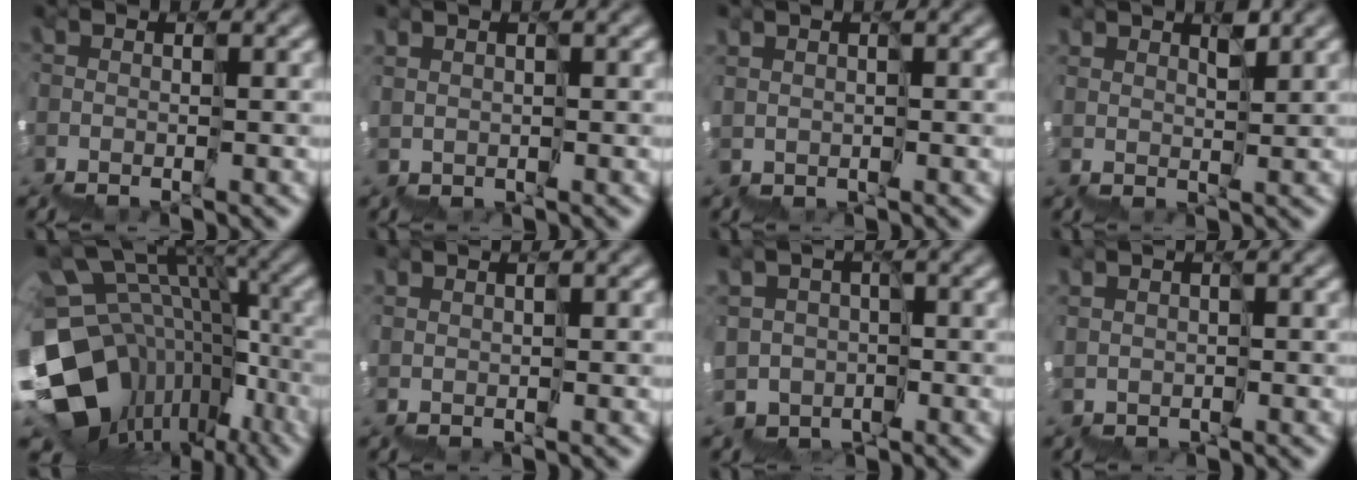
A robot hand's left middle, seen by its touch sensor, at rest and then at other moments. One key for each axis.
{"total": 1.6, "fx": 0.5, "fy": 1.1, "fz": 1.0, "tx": -0.009, "ty": -0.003, "tz": 0.012}
{"total": 1.6, "fx": 0.3, "fy": 1.3, "fz": 0.9, "tx": -0.008, "ty": -0.004, "tz": 0.008}
{"total": 4.8, "fx": 2.3, "fy": 2.6, "fz": 3.3, "tx": -0.048, "ty": 0.007, "tz": 0.046}
{"total": 13.7, "fx": -2.9, "fy": 10.8, "fz": 7.9, "tx": -0.154, "ty": 0.018, "tz": -0.012}
{"total": 1.5, "fx": 0.4, "fy": 0.7, "fz": 1.3, "tx": -0.015, "ty": -0.005, "tz": 0.014}
{"total": 3.1, "fx": 0.2, "fy": 3.0, "fz": -0.4, "tx": 0.027, "ty": 0.024, "tz": -0.004}
{"total": 1.8, "fx": 0.2, "fy": 1.6, "fz": 0.9, "tx": -0.007, "ty": -0.003, "tz": 0.007}